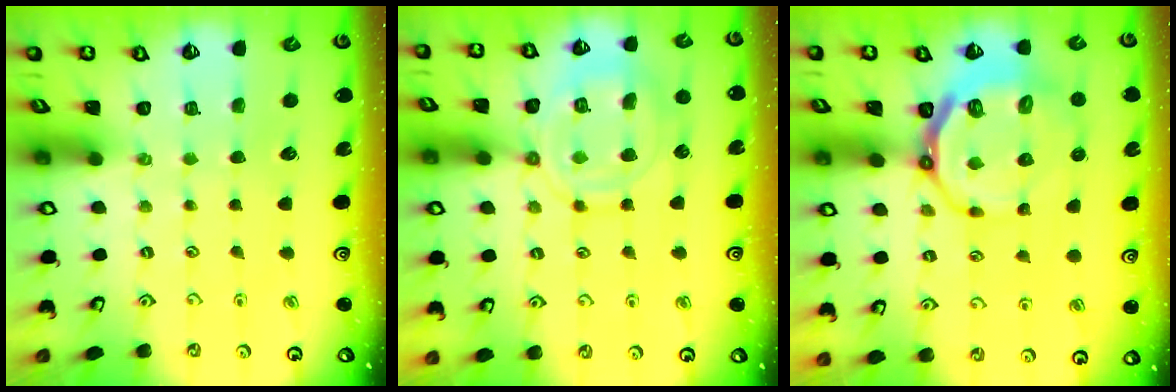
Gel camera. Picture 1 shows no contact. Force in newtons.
{"total": 14.4, "press": 14.3, "slide": 1.2}
{"total": 13.5, "press": 13.0, "slide": 3.7}